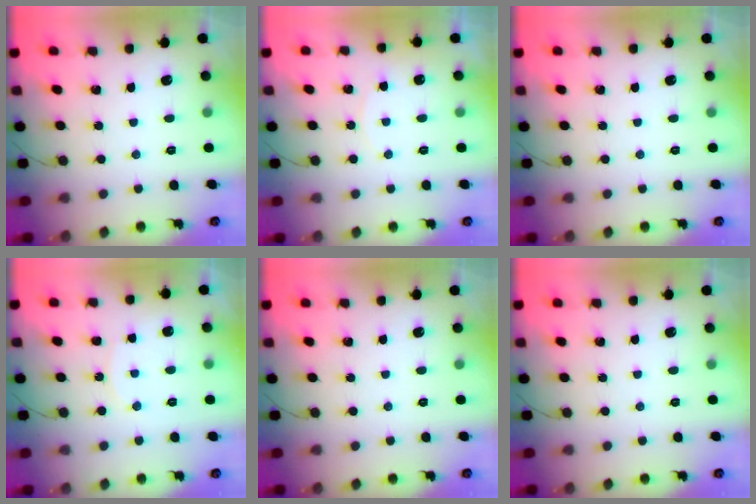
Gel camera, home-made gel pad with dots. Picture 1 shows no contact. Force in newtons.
{"total": 3.0, "press": 3.0, "slide": 0.4}
{"total": 0.0}
{"total": 6.7, "press": 6.7, "slide": 0.4}
{"total": 0.0}
{"total": 0.0}